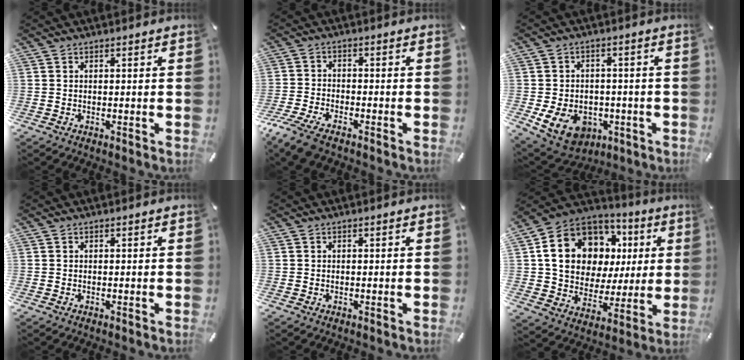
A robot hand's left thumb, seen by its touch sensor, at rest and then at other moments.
{"total": 5.8, "force": [-4.5, 2.0, 3.1], "torque": [-0.088, 0.002, -0.091]}
{"total": 10.8, "force": [-4.0, 8.3, 5.8], "torque": [-0.118, 0.018, -0.068]}
{"total": 0.0}
{"total": 0.0}
{"total": 17.0, "force": [5.0, 13.7, 8.8], "torque": [-0.163, -0.028, 0.099]}